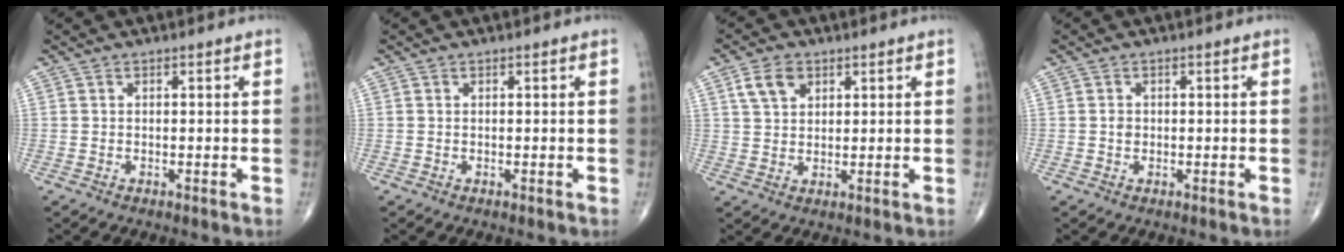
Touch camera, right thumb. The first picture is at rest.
{"total": 0.0}
{"total": 5.6, "force": [2.7, 3.8, 3.2], "torque": [-0.043, -0.006, 0.050]}
{"total": 1.2, "force": [-0.1, 1.0, 0.6], "torque": [-0.006, 0.003, -0.002]}